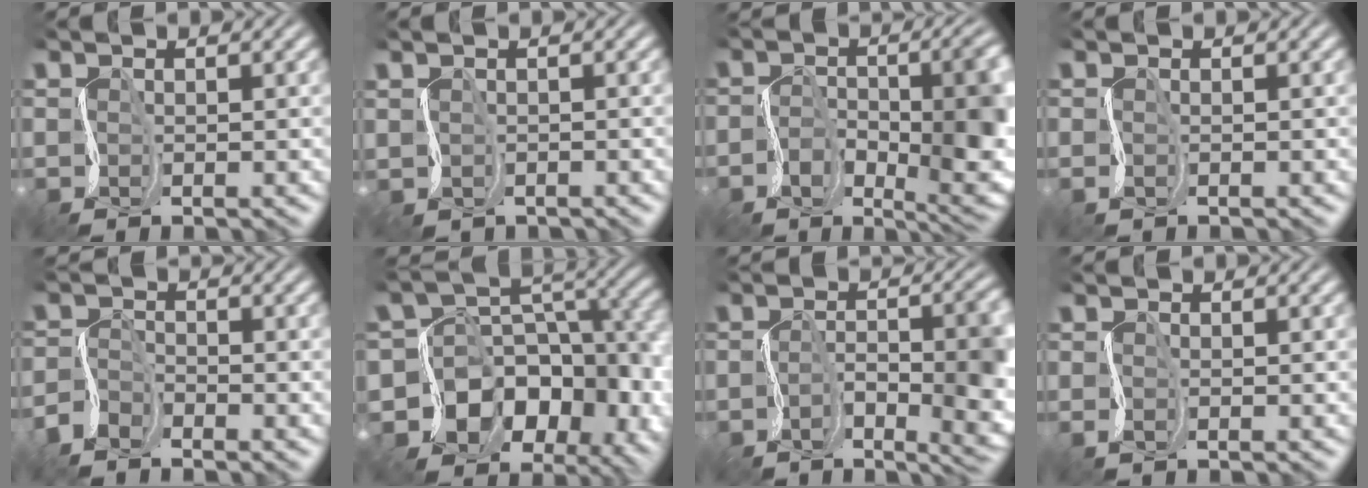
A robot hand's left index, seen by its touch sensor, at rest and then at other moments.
{"total": 0.6, "force": [0.3, 0.3, -0.5], "torque": [0.009, -0.001, 0.010]}
{"total": 12.1, "force": [-2.9, 5.8, 10.2], "torque": [-0.148, -0.016, -0.041]}
{"total": 0.0}
{"total": 2.6, "force": [-2.2, 1.0, 0.8], "torque": [-0.020, 0.001, -0.055]}
{"total": 14.6, "force": [-6.3, 11.5, 6.4], "torque": [-0.096, 0.000, -0.103]}
{"total": 9.4, "force": [-2.5, 3.7, 8.2], "torque": [-0.118, -0.008, -0.034]}
{"total": 0.0}